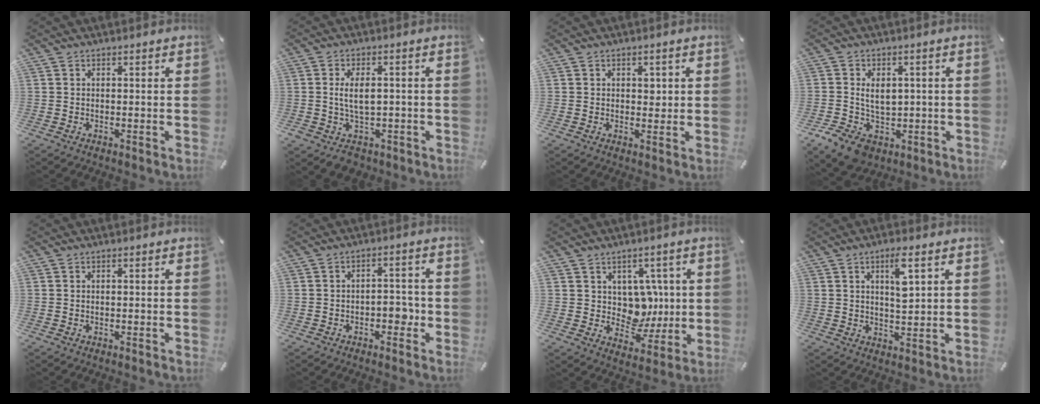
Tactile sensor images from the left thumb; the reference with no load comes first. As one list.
[{"total": 7.3, "force": [-0.5, 4.8, 5.4], "torque": [-0.079, 0.002, -0.009]}, {"total": 2.3, "force": [0.7, 1.8, 1.2], "torque": [-0.002, -0.003, 0.005]}, {"total": 8.9, "force": [-0.7, 7.1, 5.4], "torque": [-0.089, 0.012, -0.008]}, {"total": 0.0}, {"total": 5.1, "force": [-1.9, 2.9, 3.7], "torque": [-0.059, 0.015, -0.032]}, {"total": 9.6, "force": [2.5, 8.7, 3.3], "torque": [-0.028, -0.027, 0.056]}, {"total": 6.7, "force": [2.9, 1.8, 5.7], "torque": [-0.095, -0.007, 0.043]}]